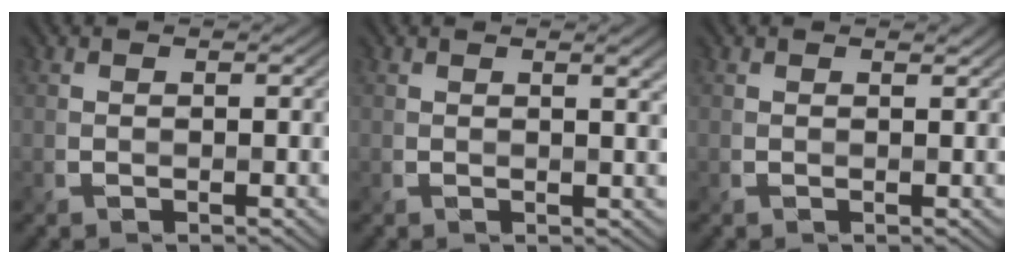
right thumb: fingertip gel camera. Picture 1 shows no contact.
{"total": 2.8, "force": [1.2, 0.8, 2.4], "torque": [-0.025, 0.005, 0.016]}
{"total": 0.5, "force": [0.5, 0.1, 0.2], "torque": [-0.003, 0.001, 0.007]}